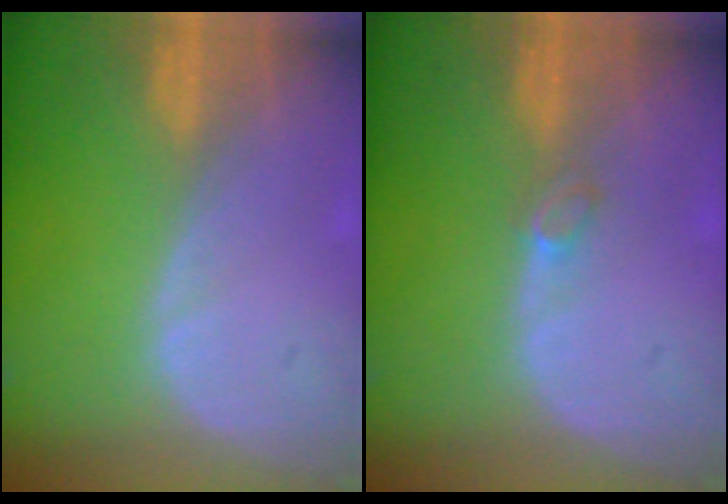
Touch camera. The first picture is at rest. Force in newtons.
{"total": 1.4, "press": 1.3, "slide": 0.3}